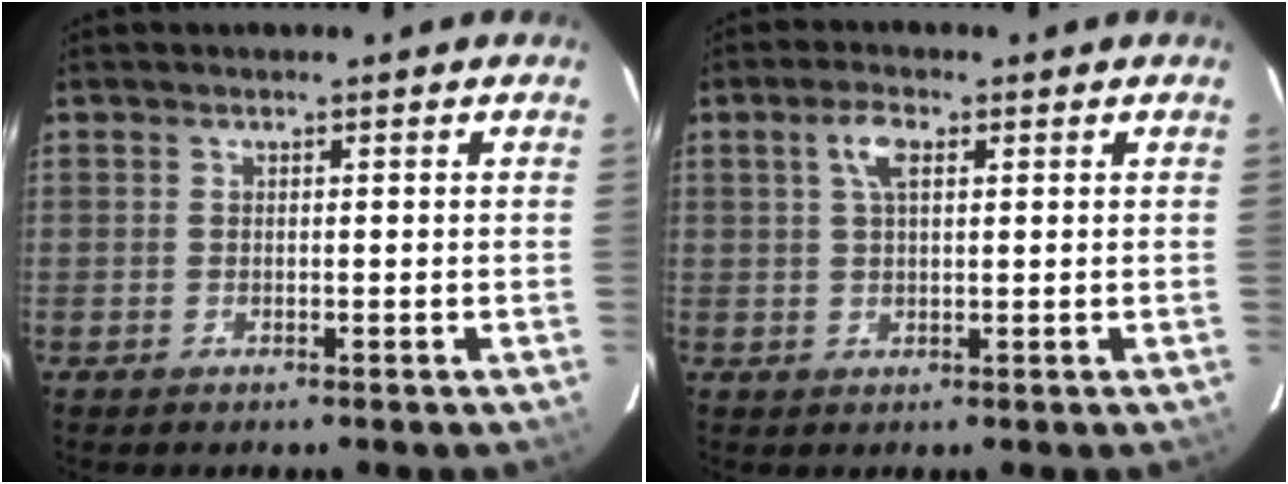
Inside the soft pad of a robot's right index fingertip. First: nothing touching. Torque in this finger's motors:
{"motor_torque": [0.14, -0.07, 0.24, 0.08]}